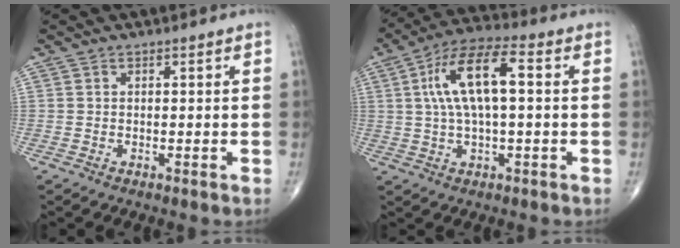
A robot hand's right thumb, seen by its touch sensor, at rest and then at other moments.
{"total": 11.9, "force": [1.8, 4.3, 11.0], "torque": [-0.214, 0.032, 0.029]}